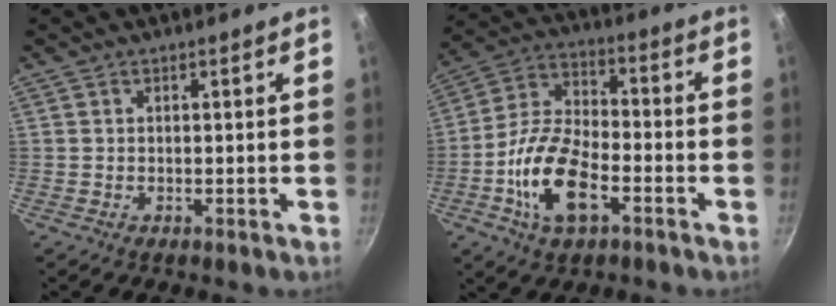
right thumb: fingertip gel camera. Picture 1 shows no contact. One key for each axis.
{"total": 15.3, "fx": -5.6, "fy": 7.6, "fz": 12.0, "tx": -0.222, "ty": 0.036, "tz": -0.118}